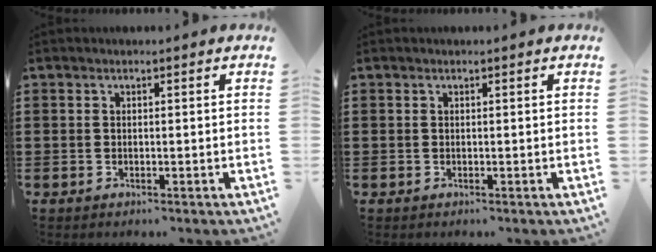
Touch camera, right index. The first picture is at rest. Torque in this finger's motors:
{"motor_torque": [0.00, 0.00, 0.00, 0.00]}